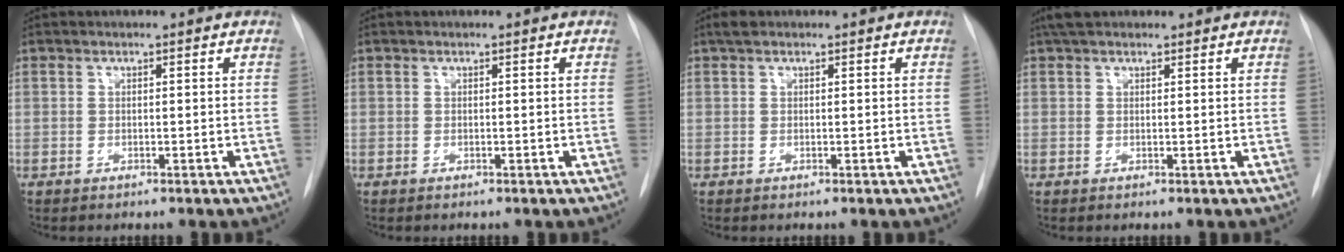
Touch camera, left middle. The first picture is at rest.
{"total": 0.0}
{"total": 1.3, "force": [0.9, 0.6, 0.7], "torque": [-0.011, 0.016, 0.015]}
{"total": 3.7, "force": [3.0, 1.6, 1.5], "torque": [-0.024, 0.026, 0.050]}